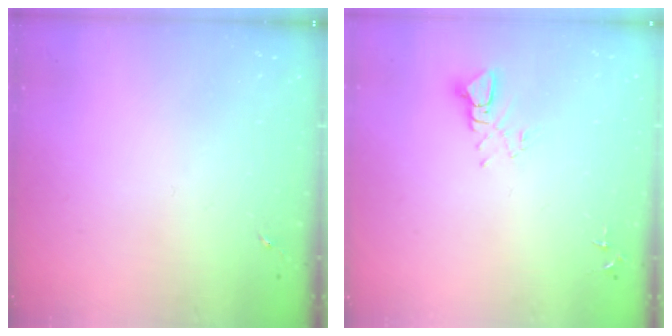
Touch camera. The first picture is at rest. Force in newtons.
{"total": 5.0, "press": 5.0, "slide": 0.2}